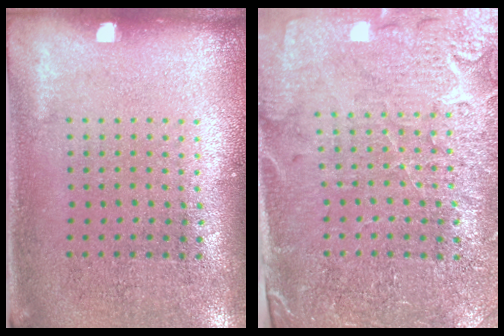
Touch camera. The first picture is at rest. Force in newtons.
{"total": 3.3, "press": 3.2, "slide": 1.0}